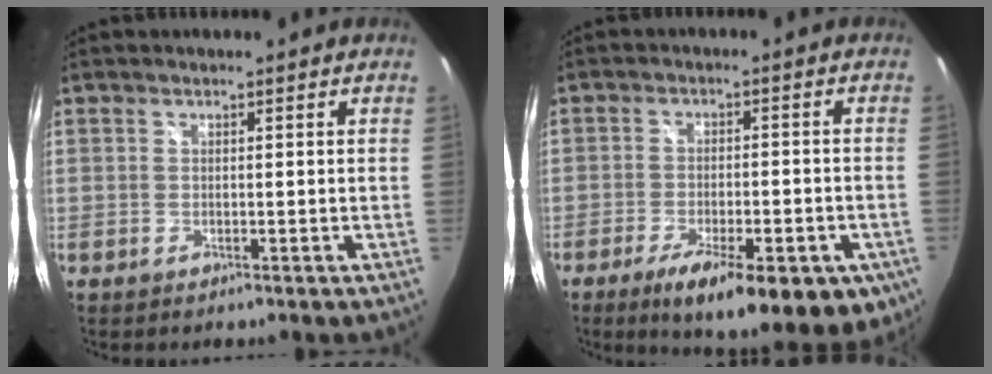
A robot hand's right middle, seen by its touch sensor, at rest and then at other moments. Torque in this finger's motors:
{"motor_torque": [1.18, -0.96, 0.58, 0.10]}